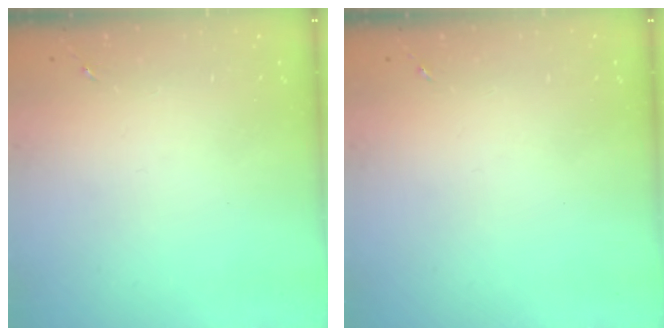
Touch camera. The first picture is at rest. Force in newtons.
{"total": 0.0}